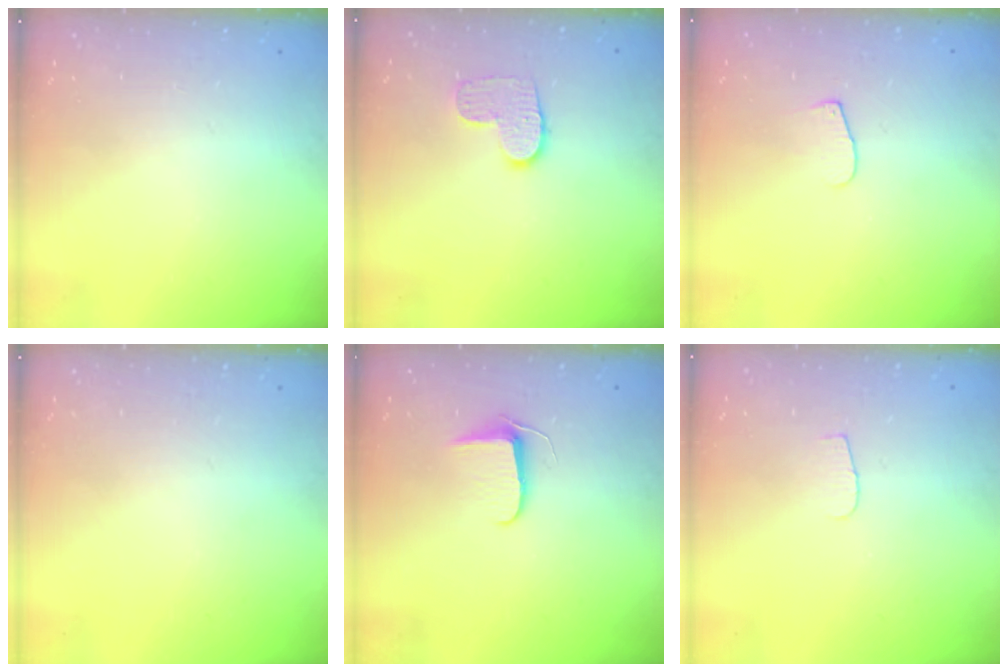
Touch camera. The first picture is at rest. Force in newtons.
{"total": 8.0, "press": 8.0, "slide": 0.4}
{"total": 4.8, "press": 4.8, "slide": 0.4}
{"total": 0.0}
{"total": 6.4, "press": 6.3, "slide": 0.8}
{"total": 3.6, "press": 3.5, "slide": 0.4}